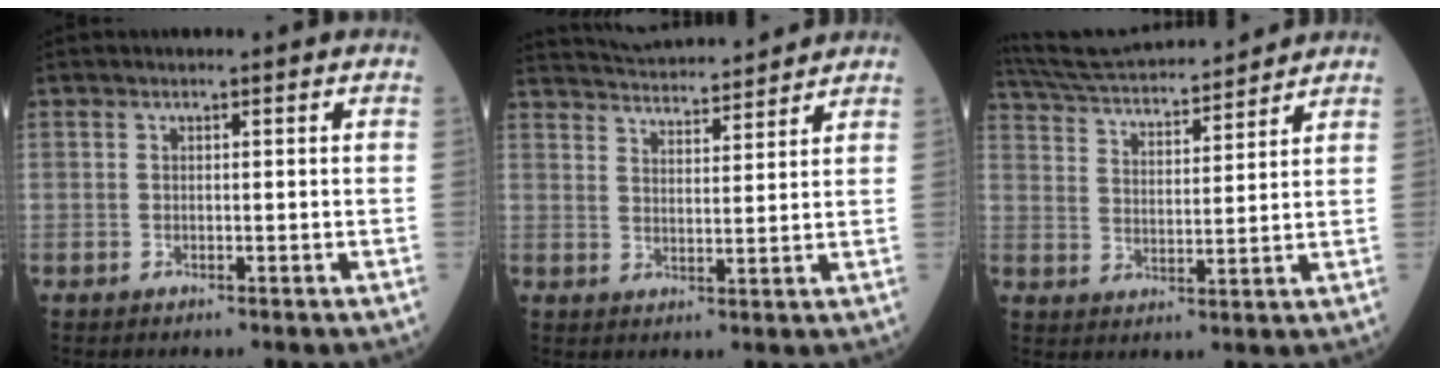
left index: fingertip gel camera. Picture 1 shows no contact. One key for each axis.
{"total": 14.0, "fx": 13.4, "fy": 1.4, "fz": 3.9, "tx": -0.074, "ty": 0.025, "tz": 0.203}
{"total": 16.5, "fx": 15.5, "fy": 1.7, "fz": 5.4, "tx": -0.103, "ty": 0.030, "tz": 0.252}